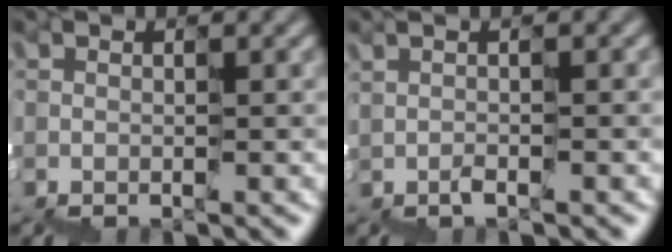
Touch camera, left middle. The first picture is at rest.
{"total": 1.3, "force": [0.4, -1.2, -0.3], "torque": [0.001, 0.000, 0.011]}